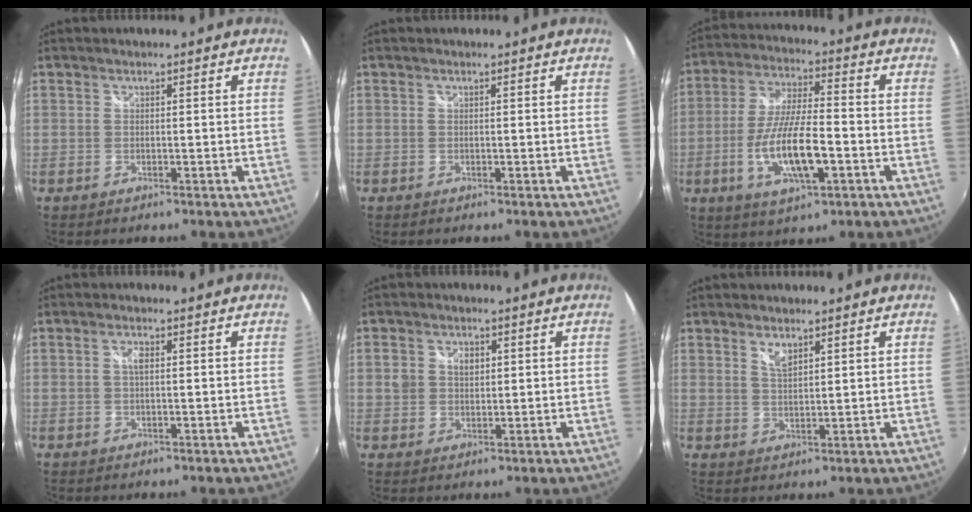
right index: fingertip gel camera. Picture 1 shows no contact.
{"total": 0.0}
{"total": 13.2, "force": [-4.2, 3.7, 12.0], "torque": [-0.242, -0.011, -0.074]}
{"total": 1.5, "force": [0.3, 0.5, 1.4], "torque": [-0.027, 0.002, 0.003]}
{"total": 3.8, "force": [0.9, 3.0, 2.0], "torque": [-0.030, 0.006, 0.015]}
{"total": 3.0, "force": [2.0, 1.2, 1.9], "torque": [-0.032, -0.002, 0.035]}